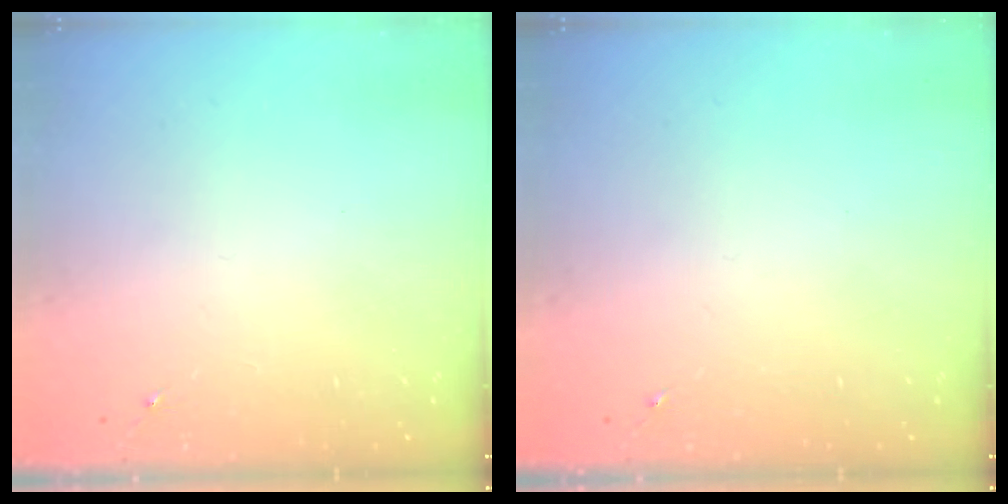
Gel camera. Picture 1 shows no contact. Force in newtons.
{"total": 0.0}